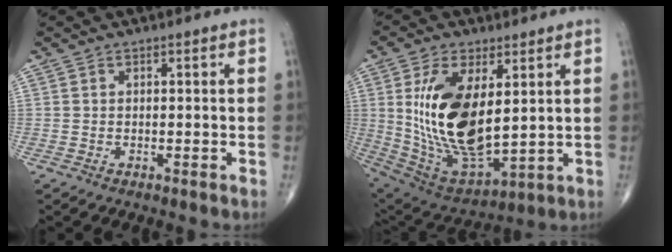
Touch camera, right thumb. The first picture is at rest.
{"total": 19.7, "force": [3.5, 9.6, 16.8], "torque": [-0.311, -0.026, 0.083]}